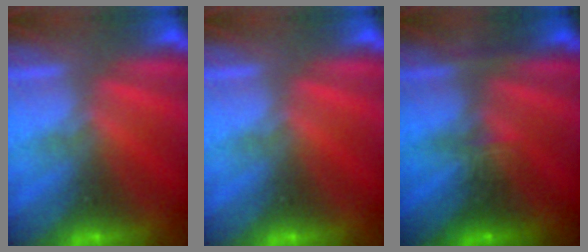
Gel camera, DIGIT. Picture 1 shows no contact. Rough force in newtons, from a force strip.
{"total": 0.0}
{"total": 4.5}